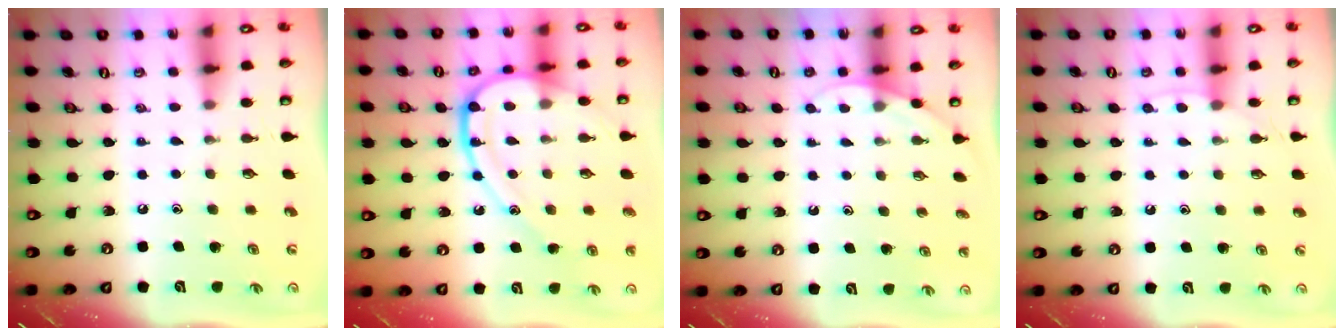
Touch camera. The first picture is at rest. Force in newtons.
{"total": 15.3, "press": 15.2, "slide": 1.6}
{"total": 4.6, "press": 4.5, "slide": 0.4}
{"total": 4.2, "press": 4.2, "slide": 0.5}